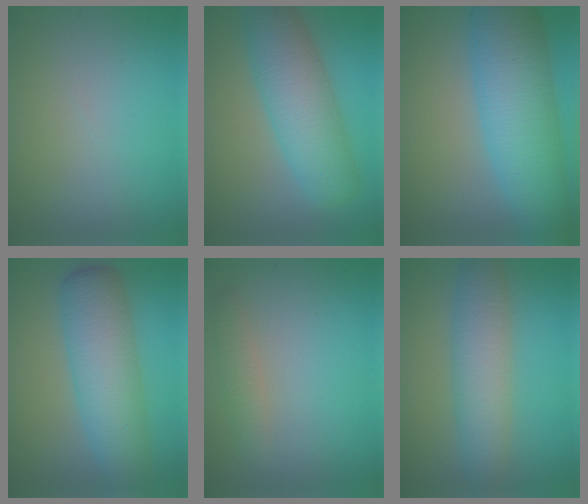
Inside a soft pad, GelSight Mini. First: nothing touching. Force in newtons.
{"total": 7.5, "press": 7.5, "slide": 0.2}
{"total": 10.7, "press": 10.7, "slide": 0.3}
{"total": 7.4, "press": 7.4, "slide": 0.3}
{"total": 1.7, "press": 1.7, "slide": 0.0}
{"total": 5.7, "press": 5.6, "slide": 0.3}